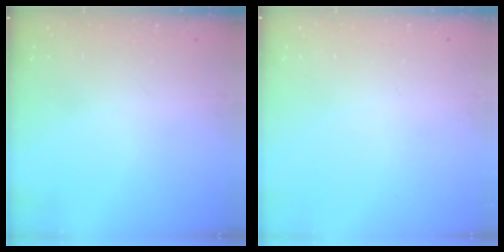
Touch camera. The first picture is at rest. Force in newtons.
{"total": 0.0}